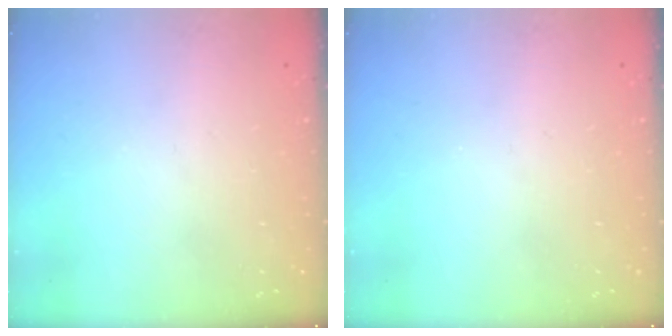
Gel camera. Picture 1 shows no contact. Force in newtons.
{"total": 0.0}